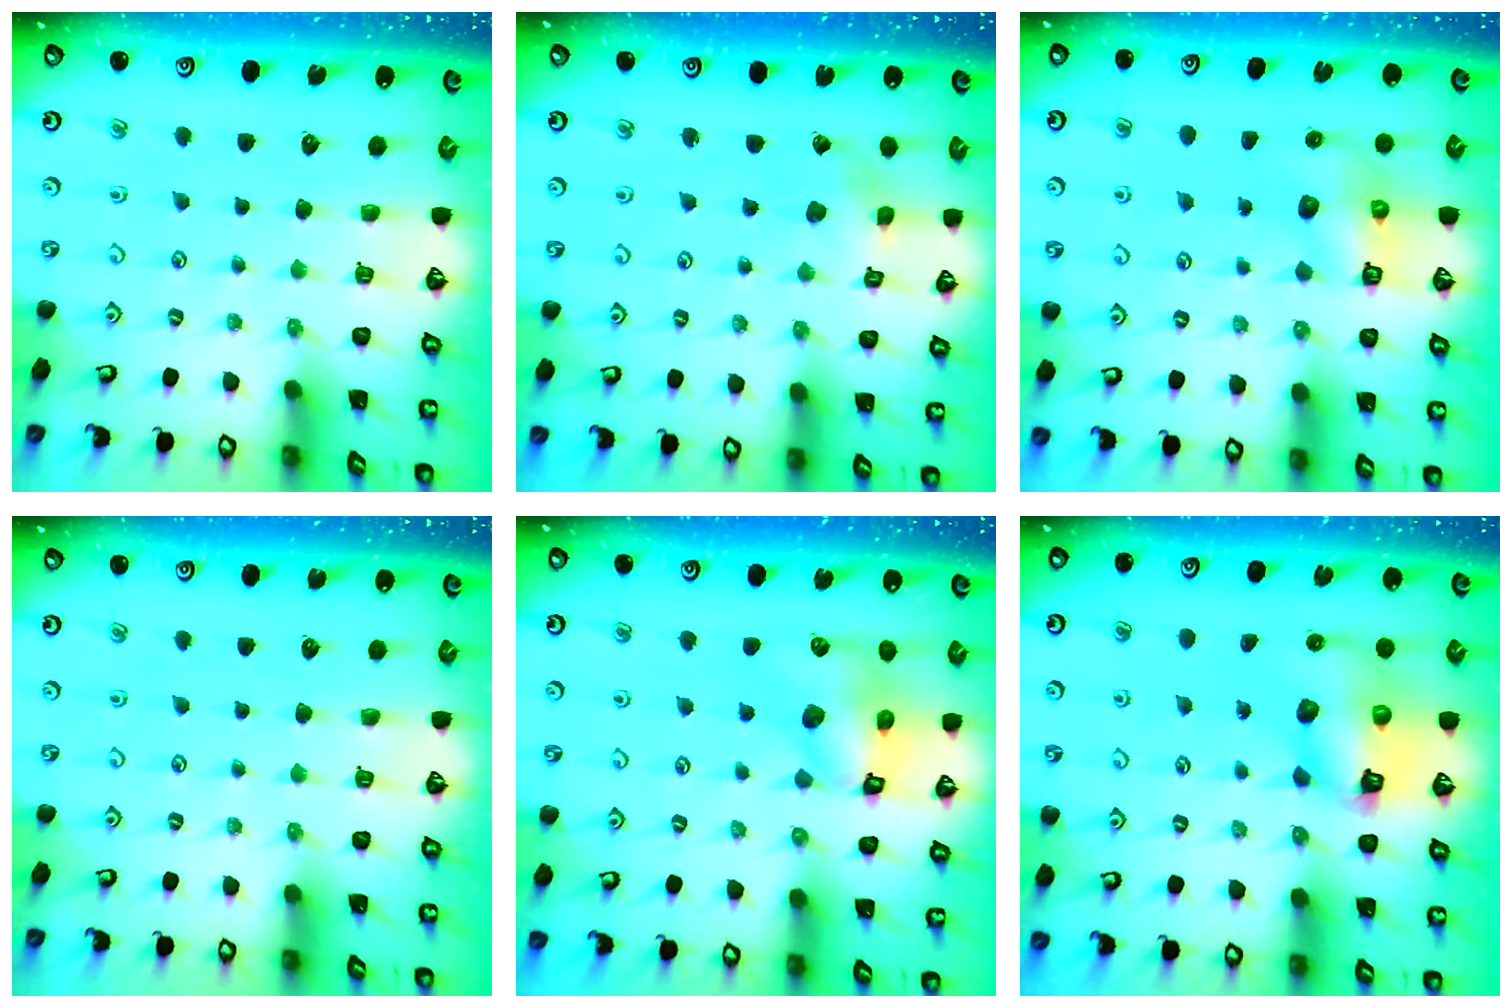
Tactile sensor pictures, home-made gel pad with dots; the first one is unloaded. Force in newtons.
{"total": 2.3, "press": 2.3, "slide": 0.3}
{"total": 6.7, "press": 6.7, "slide": 0.9}
{"total": 0.0}
{"total": 11.6, "press": 11.5, "slide": 1.7}
{"total": 11.6, "press": 11.5, "slide": 1.4}